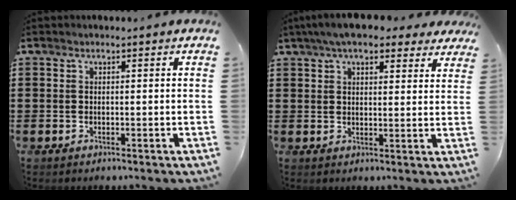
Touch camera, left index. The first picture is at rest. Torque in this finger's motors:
{"motor_torque": [2.14, 0.00, 1.05, 0.21]}